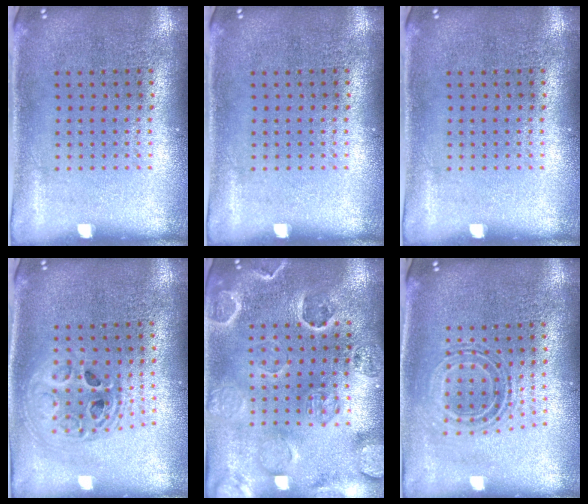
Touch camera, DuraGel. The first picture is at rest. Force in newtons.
{"total": 0.0}
{"total": 0.0}
{"total": 1.9, "press": 1.5, "slide": 1.1}
{"total": 2.8, "press": 2.7, "slide": 0.6}
{"total": 0.7, "press": 0.7, "slide": 0.2}